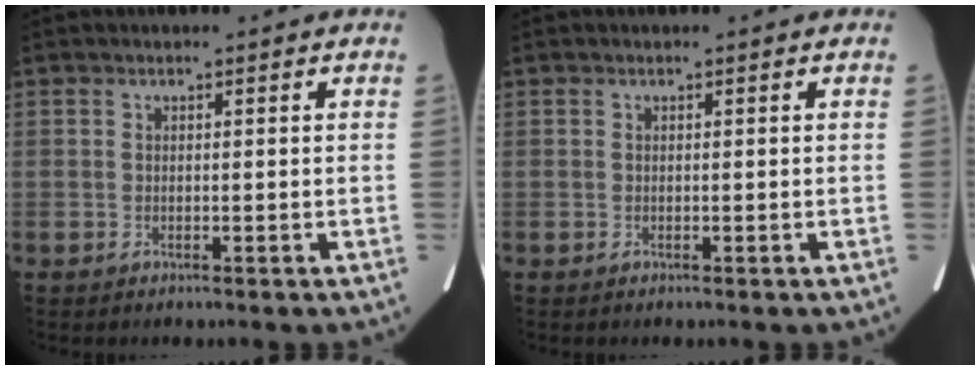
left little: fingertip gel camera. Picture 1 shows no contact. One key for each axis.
{"total": 0.0}